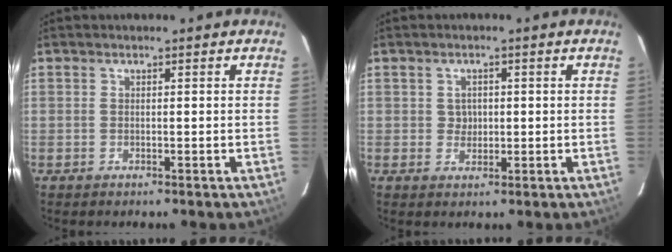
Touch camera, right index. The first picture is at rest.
{"total": 2.4, "force": [0.2, 2.3, 0.5], "torque": [-0.005, 0.007, 0.003]}